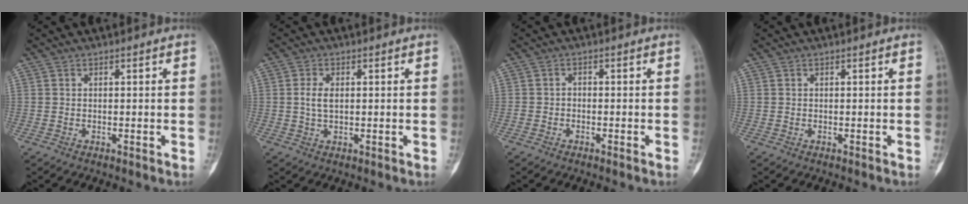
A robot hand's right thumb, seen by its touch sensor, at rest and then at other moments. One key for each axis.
{"total": 3.1, "fx": 0.4, "fy": 1.7, "fz": 2.6, "tx": -0.056, "ty": 0.001, "tz": 0.007}
{"total": 0.9, "fx": -0.6, "fy": 0.5, "fz": 0.5, "tx": -0.005, "ty": 0.002, "tz": -0.017}
{"total": 0.0}